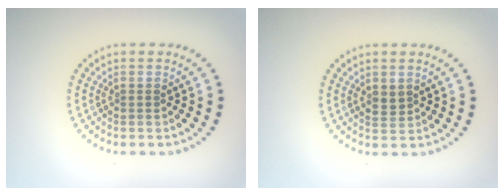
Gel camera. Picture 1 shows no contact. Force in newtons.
{"total": 1.4, "press": 1.3, "slide": 0.4}